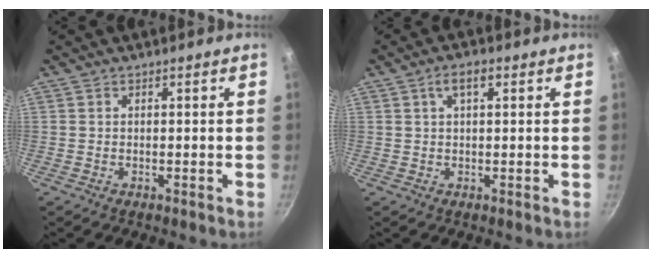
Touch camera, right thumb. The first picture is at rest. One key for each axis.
{"total": 3.6, "fx": 1.4, "fy": 1.5, "fz": 3.0, "tx": -0.050, "ty": 0.006, "tz": 0.024}